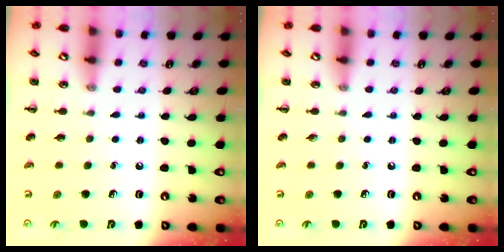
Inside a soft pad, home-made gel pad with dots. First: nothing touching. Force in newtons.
{"total": 0.0}